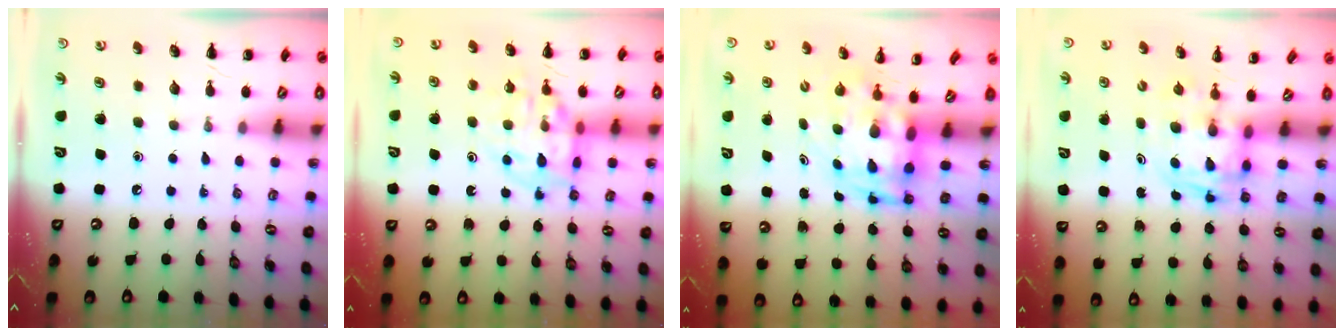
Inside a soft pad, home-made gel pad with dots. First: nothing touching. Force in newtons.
{"total": 13.0, "press": 12.7, "slide": 2.4}
{"total": 4.6, "press": 4.4, "slide": 1.2}
{"total": 2.8, "press": 2.8, "slide": 0.5}